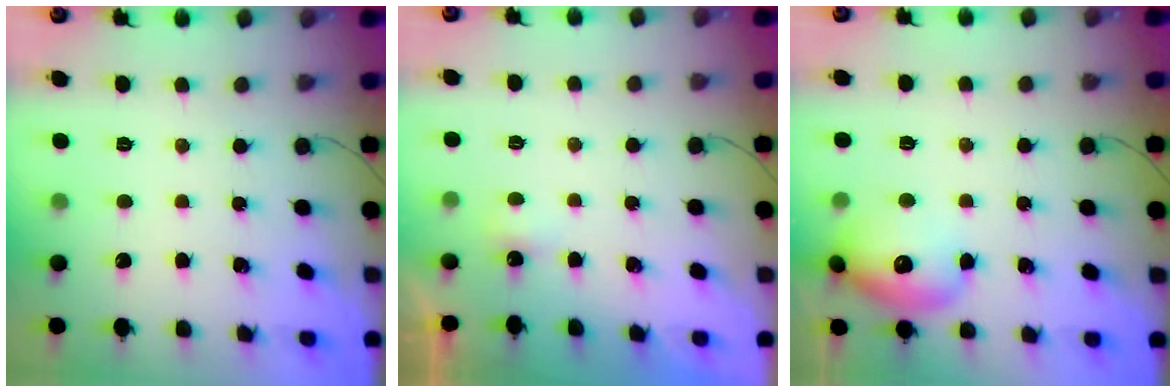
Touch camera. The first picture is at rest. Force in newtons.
{"total": 1.6, "press": 1.5, "slide": 0.6}
{"total": 15.6, "press": 15.5, "slide": 1.5}